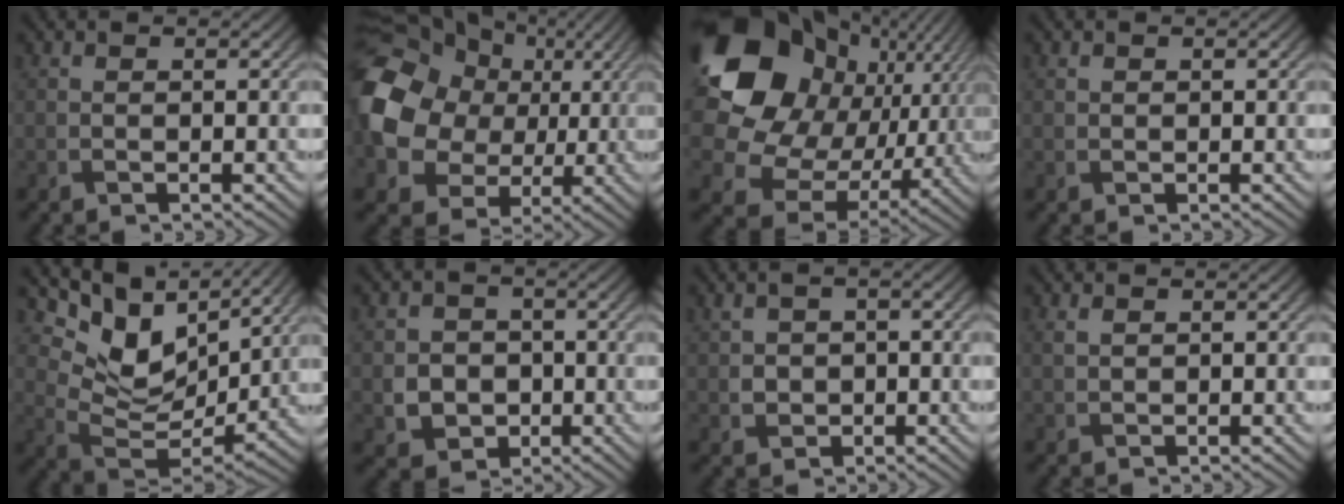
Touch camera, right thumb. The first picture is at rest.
{"total": 16.6, "force": [2.5, 13.7, 9.1], "torque": [-0.243, 0.011, 0.041]}
{"total": 21.2, "force": [4.8, 16.5, 12.4], "torque": [-0.287, -0.018, 0.112]}
{"total": 0.7, "force": [0.3, 0.5, 0.3], "torque": [-0.010, -0.002, 0.009]}
{"total": 12.5, "force": [7.4, 6.8, 7.4], "torque": [-0.153, 0.006, 0.131]}
{"total": 5.3, "force": [-0.8, 4.9, 2.0], "torque": [-0.051, -0.006, -0.024]}
{"total": 2.8, "force": [0.2, 2.2, 1.7], "torque": [-0.042, -0.001, 0.006]}
{"total": 1.4, "force": [0.6, 0.7, 1.0], "torque": [-0.028, 0.002, 0.017]}